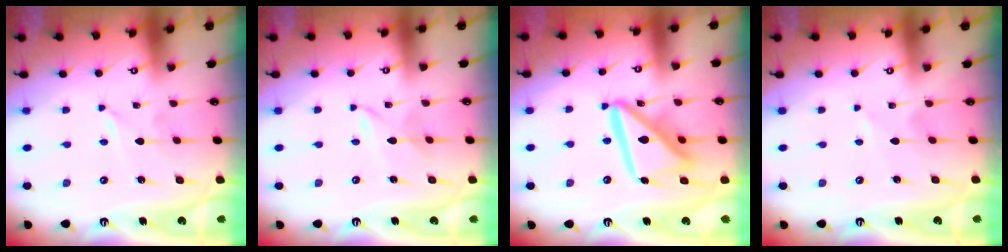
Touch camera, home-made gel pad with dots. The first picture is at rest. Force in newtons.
{"total": 2.3, "press": 2.3, "slide": 0.2}
{"total": 17.6, "press": 17.5, "slide": 1.8}
{"total": 1.4, "press": 1.4, "slide": 0.2}